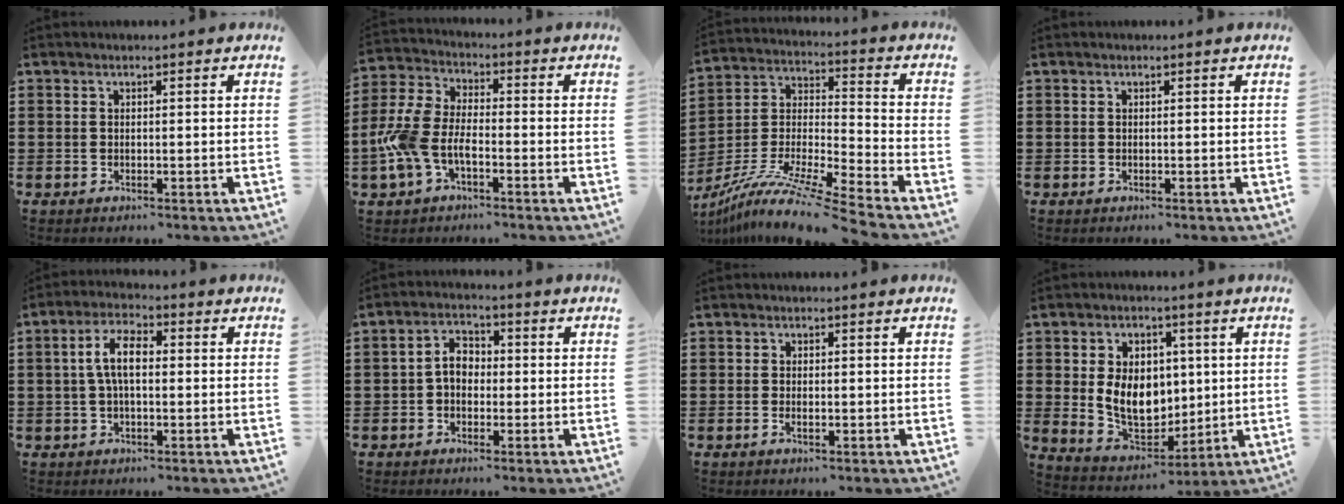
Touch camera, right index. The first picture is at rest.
{"total": 7.7, "force": [-2.8, 4.2, 5.9], "torque": [-0.159, -0.005, -0.061]}
{"total": 10.4, "force": [-9.1, -0.2, 5.0], "torque": [-0.105, -0.005, -0.188]}
{"total": 0.0}
{"total": 6.0, "force": [0.3, 2.5, 5.4], "torque": [-0.115, 0.007, -0.001]}
{"total": 4.2, "force": [-0.3, 3.0, 3.0], "torque": [-0.061, 0.011, -0.007]}
{"total": 1.4, "force": [-0.3, 0.6, 1.3], "torque": [-0.023, 0.001, -0.006]}
{"total": 9.3, "force": [1.0, 7.0, 6.1], "torque": [-0.119, 0.008, 0.018]}